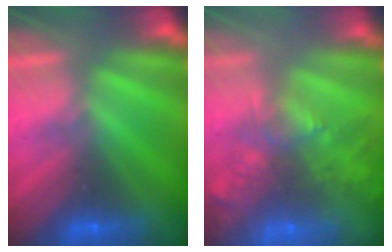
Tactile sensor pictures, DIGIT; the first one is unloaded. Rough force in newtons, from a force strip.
{"total": 9.4}